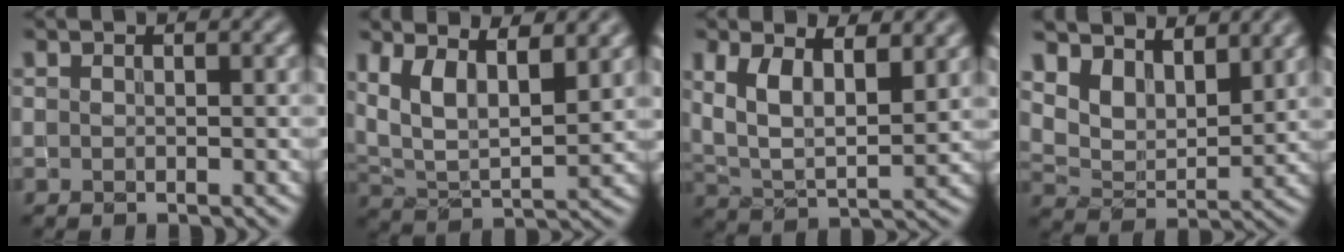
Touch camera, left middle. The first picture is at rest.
{"total": 8.3, "force": [4.3, 3.5, 6.2], "torque": [-0.118, 0.013, 0.066]}
{"total": 6.9, "force": [3.1, 3.1, 5.3], "torque": [-0.110, -0.003, 0.054]}
{"total": 6.5, "force": [5.2, 2.8, 2.8], "torque": [-0.072, -0.013, 0.099]}